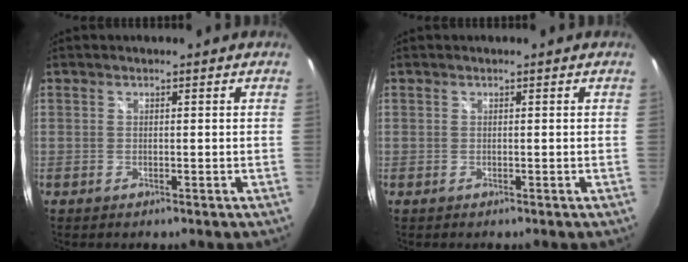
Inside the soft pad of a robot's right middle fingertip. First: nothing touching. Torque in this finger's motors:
{"motor_torque": [0.08, 0.15, 0.00, 0.01]}